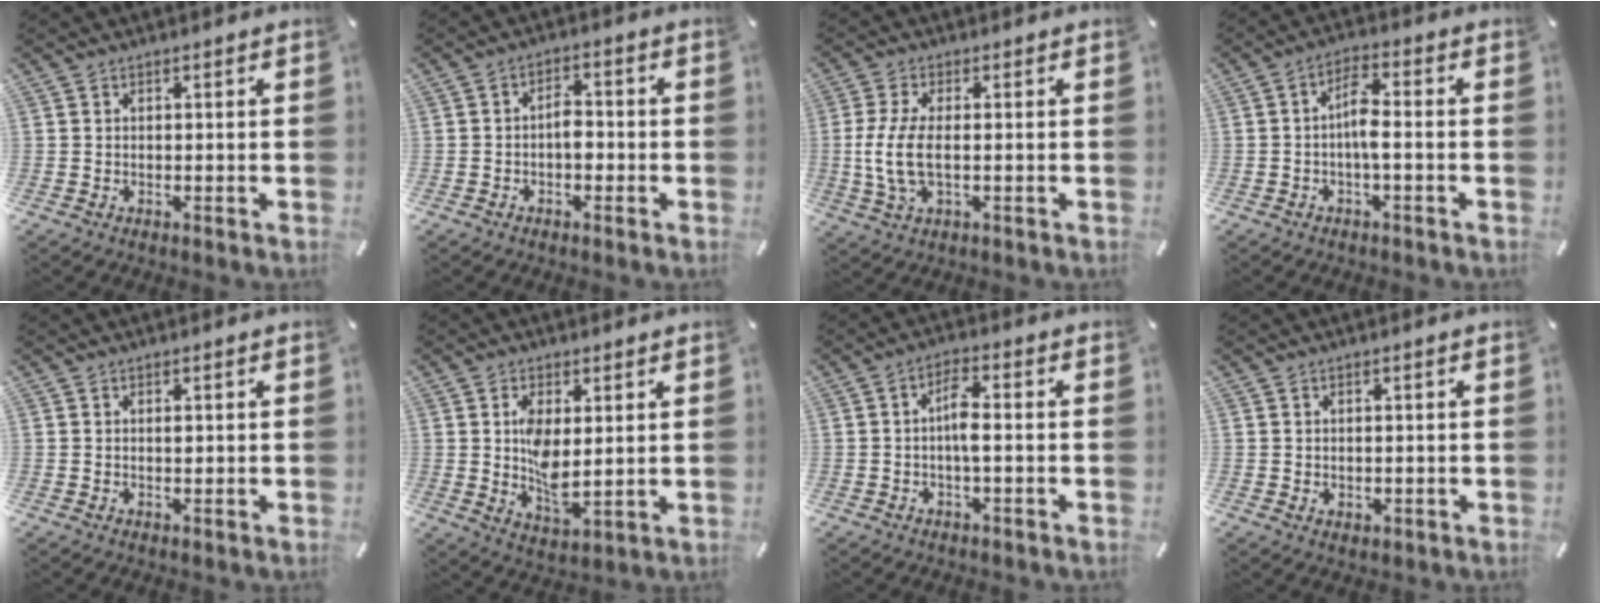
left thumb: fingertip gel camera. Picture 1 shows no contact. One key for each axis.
{"total": 3.7, "fx": -1.2, "fy": 2.3, "fz": 2.7, "tx": -0.050, "ty": 0.012, "tz": -0.023}
{"total": 8.7, "fx": -0.4, "fy": 3.3, "fz": 8.1, "tx": -0.177, "ty": -0.016, "tz": -0.008}
{"total": 6.1, "fx": -1.2, "fy": 2.2, "fz": 5.6, "tx": -0.105, "ty": 0.012, "tz": -0.022}
{"total": 0.8, "fx": 0.1, "fy": 0.4, "fz": 0.7, "tx": -0.014, "ty": 0.001, "tz": 0.001}
{"total": 7.7, "fx": 1.5, "fy": 4.0, "fz": 6.4, "tx": -0.109, "ty": -0.010, "tz": 0.021}
{"total": 5.3, "fx": -0.7, "fy": 1.7, "fz": 4.9, "tx": -0.096, "ty": 0.008, "tz": -0.015}
{"total": 1.0, "fx": 0.1, "fy": 0.9, "fz": 0.2, "tx": -0.005, "ty": 0.005, "tz": 0.000}